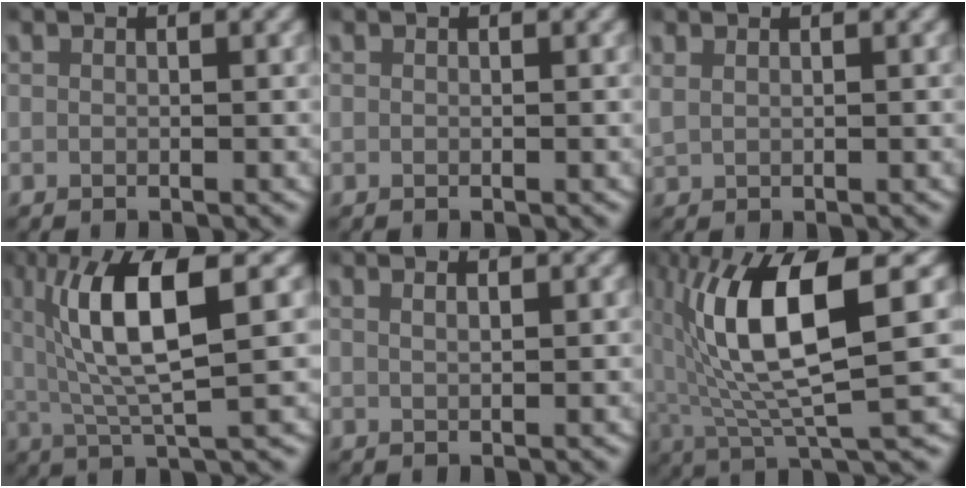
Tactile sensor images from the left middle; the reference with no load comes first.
{"total": 0.0}
{"total": 1.2, "force": [0.8, 0.5, 0.6], "torque": [-0.017, 0.004, 0.018]}
{"total": 8.1, "force": [1.8, 2.0, 7.6], "torque": [-0.143, 0.011, 0.028]}
{"total": 0.8, "force": [0.5, 0.0, 0.6], "torque": [-0.012, 0.001, 0.010]}
{"total": 11.1, "force": [1.1, 3.6, 10.5], "torque": [-0.189, 0.006, 0.020]}